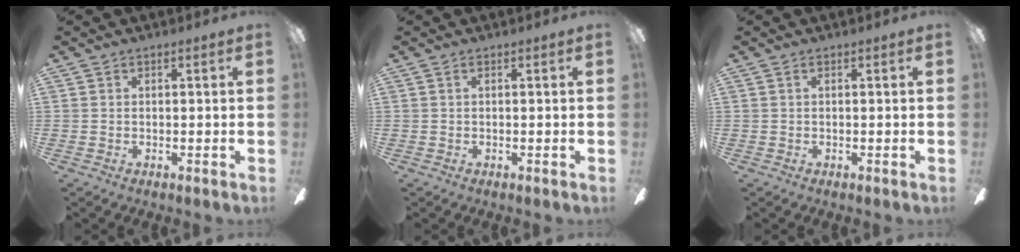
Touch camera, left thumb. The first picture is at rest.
{"total": 0.0}
{"total": 0.0}